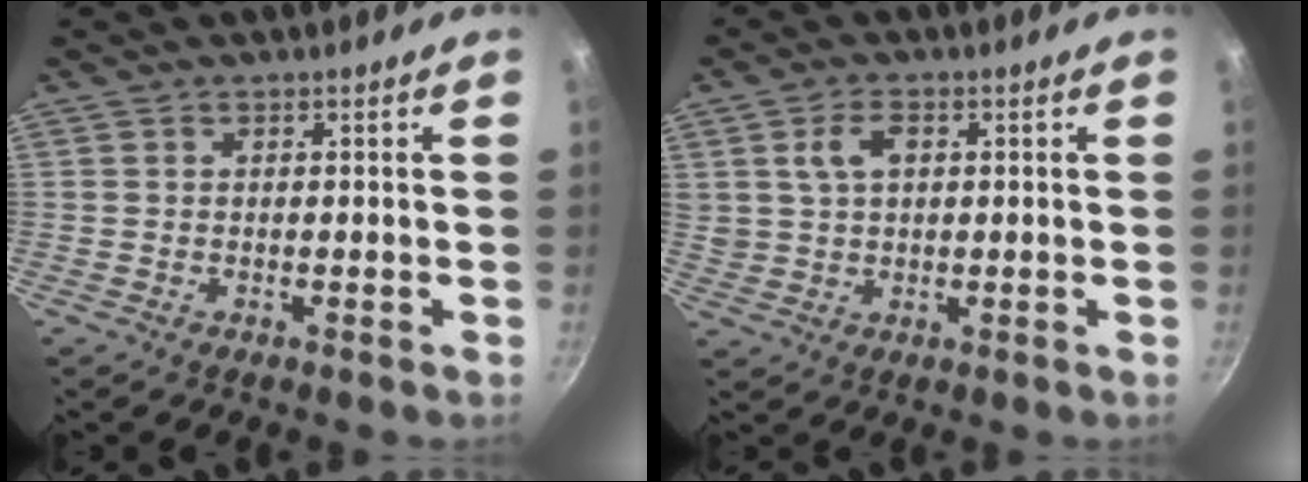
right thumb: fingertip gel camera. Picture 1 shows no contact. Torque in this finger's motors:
{"motor_torque": [-0.12, 0.22, 0.07, 0.33, 0.03]}